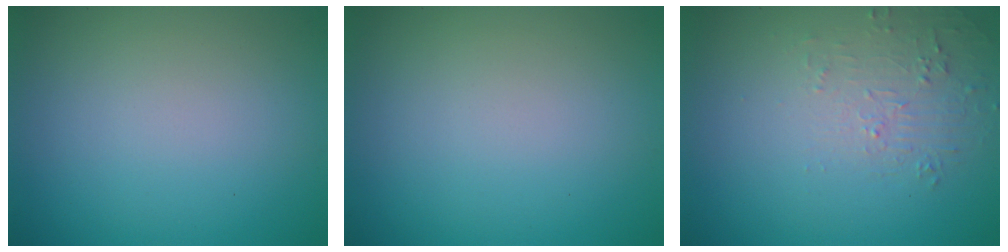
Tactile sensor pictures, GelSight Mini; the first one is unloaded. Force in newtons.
{"total": 0.0}
{"total": 1.7, "press": 0.5, "slide": 1.7}